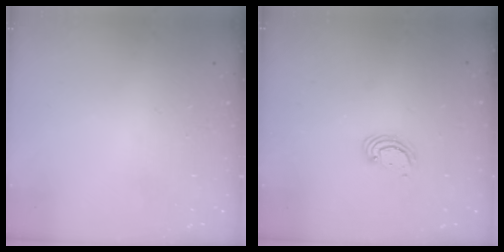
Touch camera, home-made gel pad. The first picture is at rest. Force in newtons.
{"total": 3.2, "press": 3.1, "slide": 0.3}